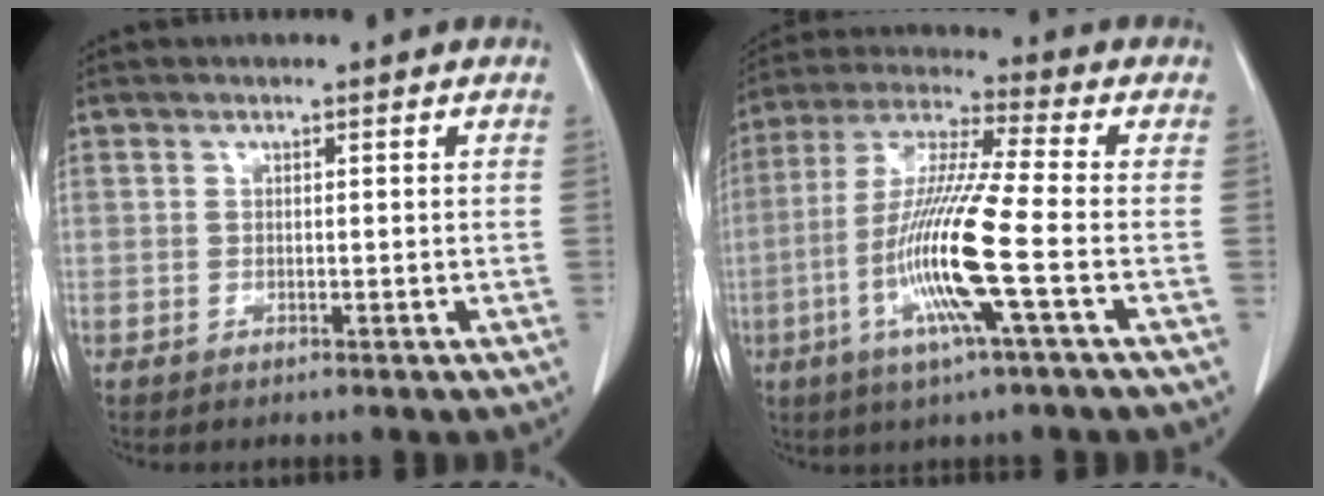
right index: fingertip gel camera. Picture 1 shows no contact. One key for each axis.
{"total": 14.2, "fx": -3.9, "fy": -0.6, "fz": 13.6, "tx": -0.281, "ty": -0.014, "tz": -0.084}